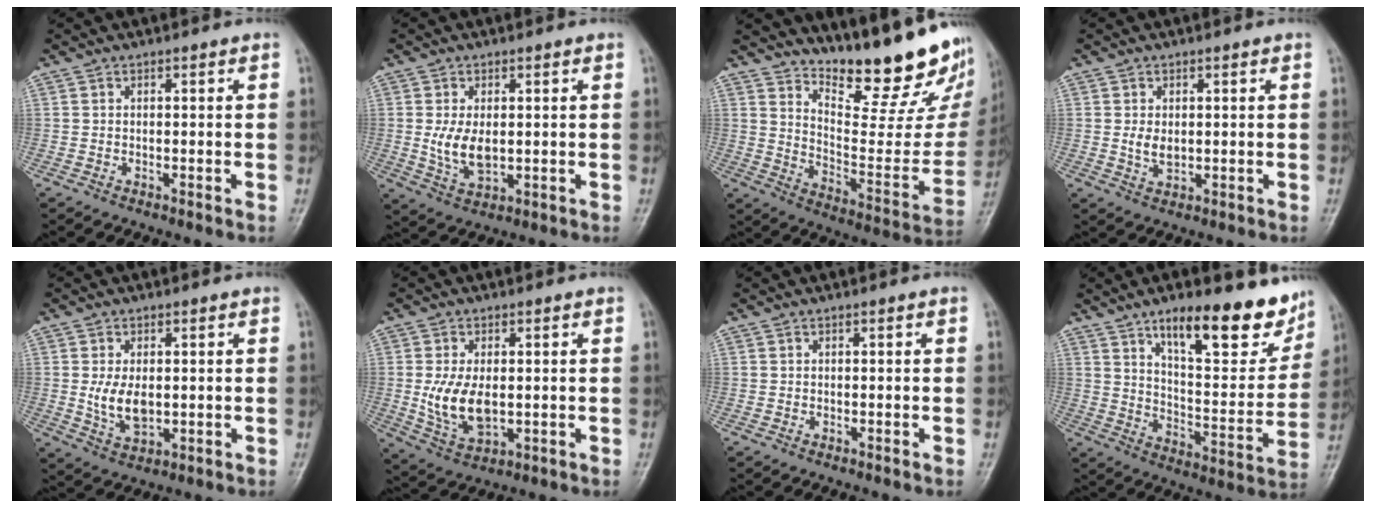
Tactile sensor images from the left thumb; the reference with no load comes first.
{"total": 6.4, "force": [0.3, 3.7, 5.2], "torque": [-0.095, -0.014, 0.014]}
{"total": 23.5, "force": [18.0, 6.2, 13.8], "torque": [-0.163, -0.131, 0.262]}
{"total": 3.0, "force": [0.4, 2.0, 2.3], "torque": [-0.034, -0.007, 0.013]}
{"total": 6.3, "force": [0.3, 3.7, 5.1], "torque": [-0.089, -0.014, 0.014]}
{"total": 9.0, "force": [0.0, 5.2, 7.4], "torque": [-0.135, -0.011, 0.012]}
{"total": 0.0}
{"total": 19.8, "force": [13.0, 6.8, 13.3], "torque": [-0.139, -0.074, 0.201]}